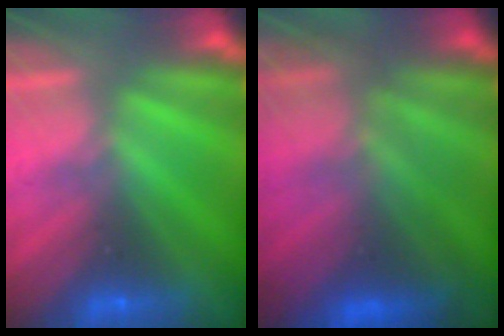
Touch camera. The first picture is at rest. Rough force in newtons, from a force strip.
{"total": 6.9}